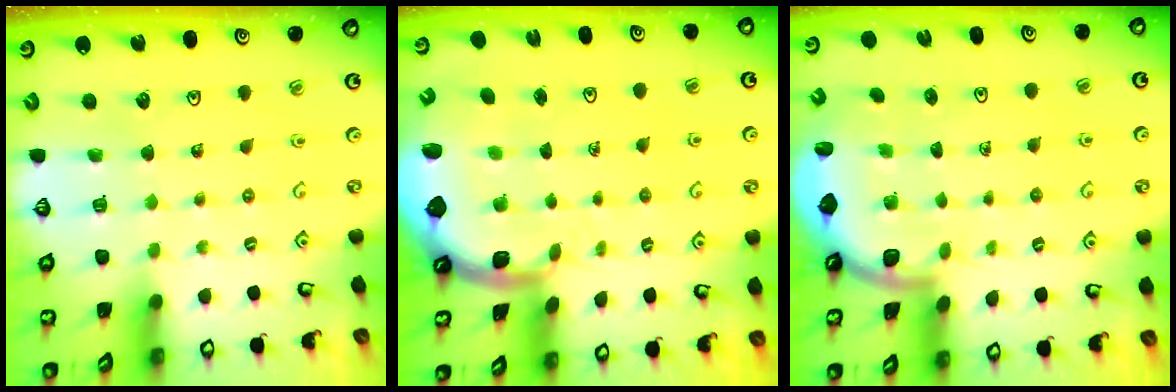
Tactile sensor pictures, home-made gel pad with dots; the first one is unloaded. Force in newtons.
{"total": 3.5, "press": 2.4, "slide": 2.6}
{"total": 1.8, "press": 1.8, "slide": 0.1}